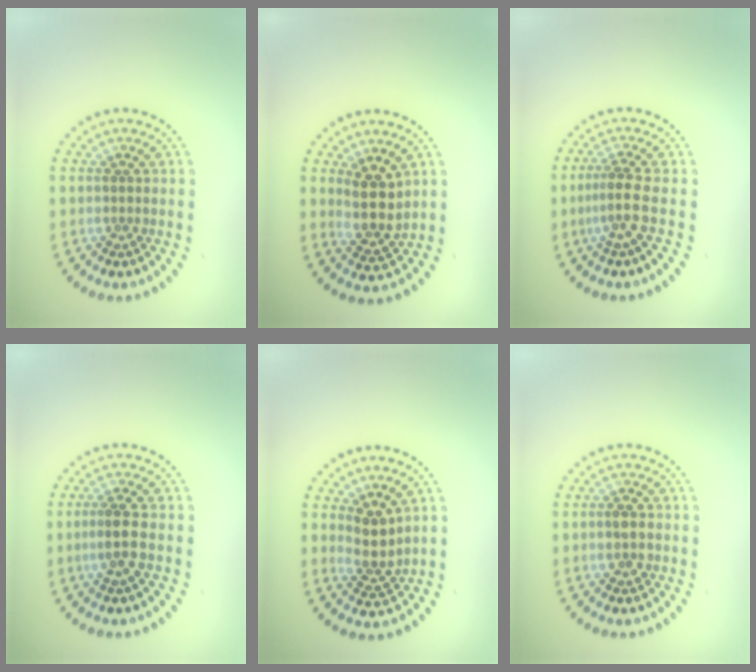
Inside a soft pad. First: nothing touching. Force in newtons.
{"total": 3.4, "press": 3.0, "slide": 1.7}
{"total": 2.6, "press": 1.9, "slide": 1.8}
{"total": 2.6, "press": 2.4, "slide": 0.9}
{"total": 2.7, "press": 2.3, "slide": 1.6}
{"total": 1.8, "press": 1.8, "slide": 0.1}